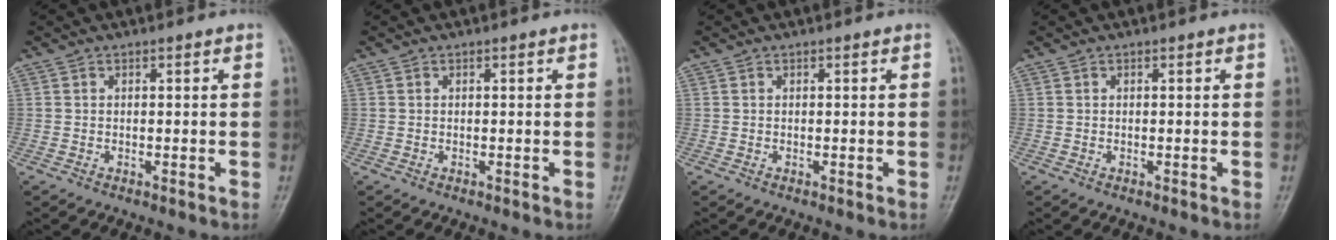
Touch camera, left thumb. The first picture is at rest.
{"total": 0.0}
{"total": 0.0}
{"total": 0.0}